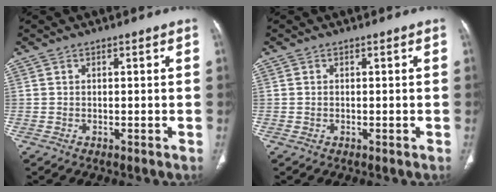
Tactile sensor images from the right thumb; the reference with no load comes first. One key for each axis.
{"total": 0.0}